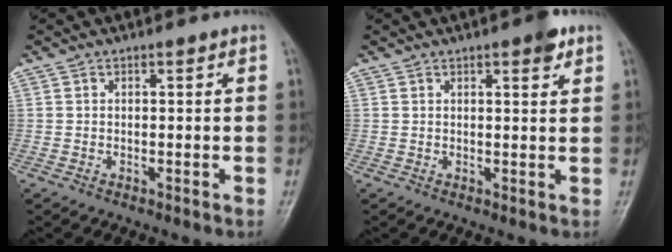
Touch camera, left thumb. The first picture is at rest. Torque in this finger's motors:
{"motor_torque": [0.66, 0.27, 0.42, -0.25, 0.00]}